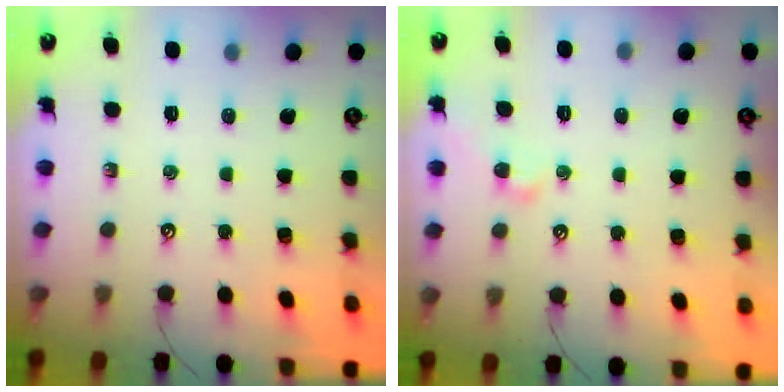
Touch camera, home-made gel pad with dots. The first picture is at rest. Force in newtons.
{"total": 2.2, "press": 2.2, "slide": 0.1}